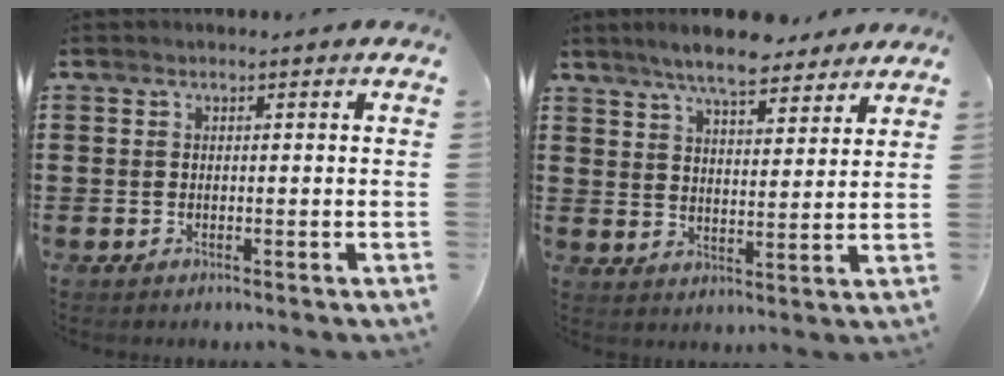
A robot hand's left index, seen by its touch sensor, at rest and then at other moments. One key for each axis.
{"total": 7.5, "fx": 6.6, "fy": 1.4, "fz": 3.2, "tx": -0.076, "ty": -0.017, "tz": 0.119}